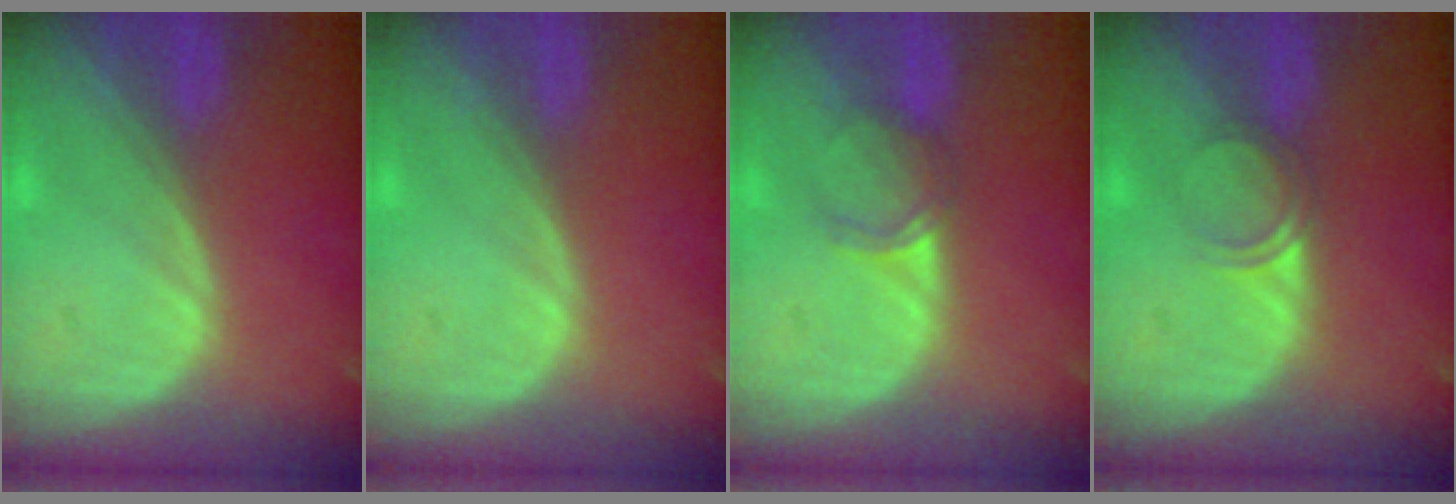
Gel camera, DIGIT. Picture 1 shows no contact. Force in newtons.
{"total": 0.0}
{"total": 2.9, "press": 2.5, "slide": 1.5}
{"total": 2.1, "press": 1.8, "slide": 1.1}